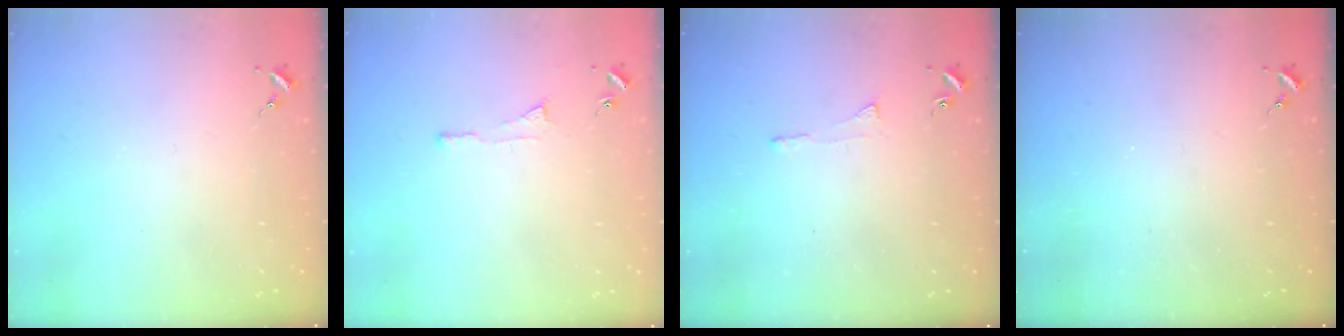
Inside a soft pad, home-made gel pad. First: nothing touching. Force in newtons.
{"total": 3.5, "press": 3.5, "slide": 0.5}
{"total": 3.0, "press": 2.9, "slide": 0.5}
{"total": 0.0}